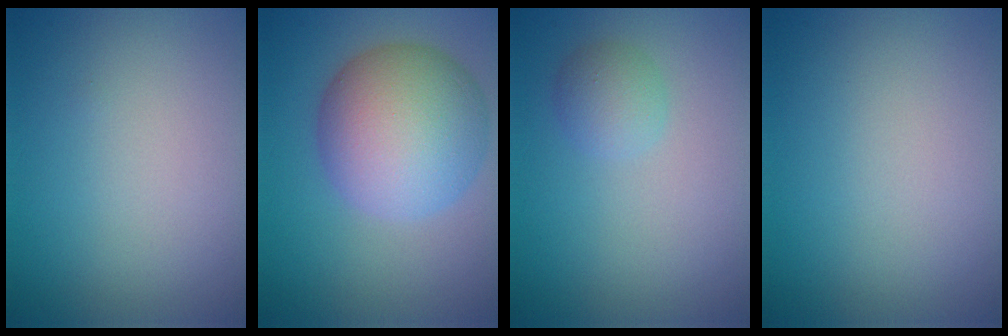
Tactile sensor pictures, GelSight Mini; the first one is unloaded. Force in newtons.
{"total": 9.0, "press": 9.0, "slide": 0.4}
{"total": 1.7, "press": 1.7, "slide": 0.2}
{"total": 0.0}